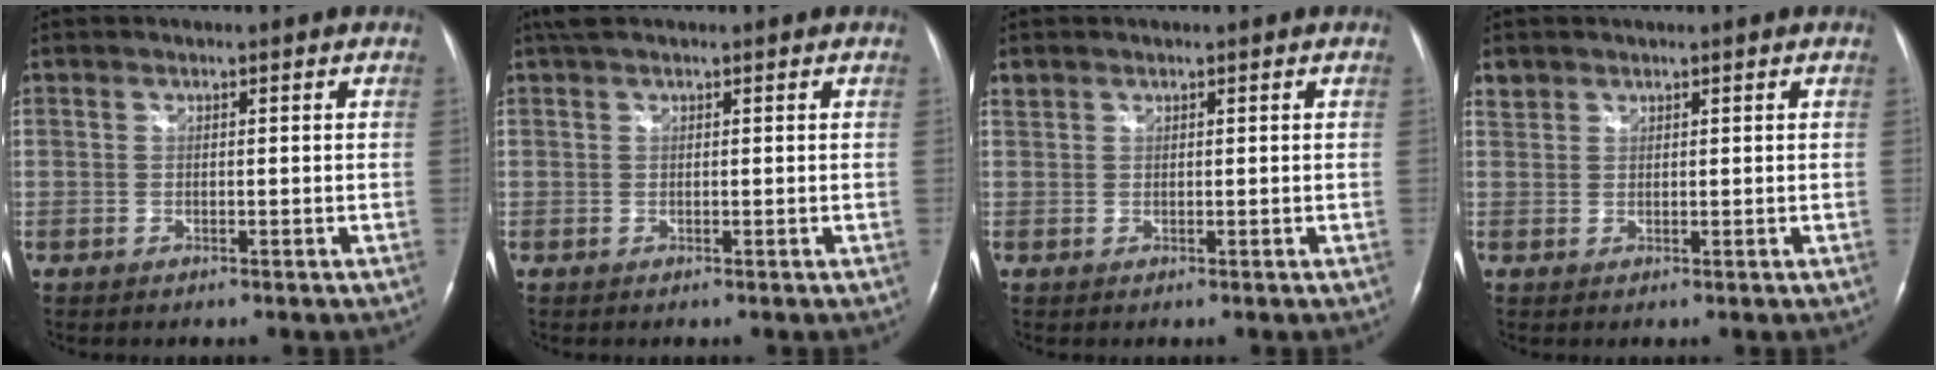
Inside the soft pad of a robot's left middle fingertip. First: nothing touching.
{"total": 2.6, "force": [2.0, 0.8, 1.5], "torque": [-0.033, 0.022, 0.038]}
{"total": 0.9, "force": [0.8, 0.4, 0.0], "torque": [-0.002, 0.008, 0.016]}
{"total": 1.6, "force": [1.3, 1.0, -0.1], "torque": [0.005, 0.008, 0.023]}